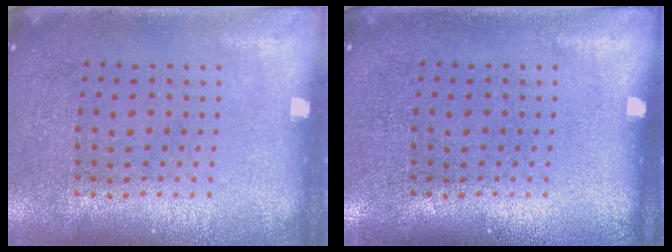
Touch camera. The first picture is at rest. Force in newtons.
{"total": 0.0}